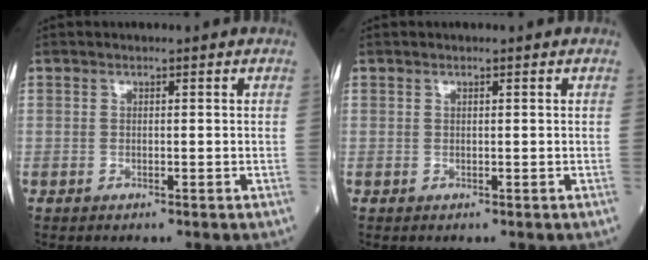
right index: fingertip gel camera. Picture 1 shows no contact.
{"total": 0.0}